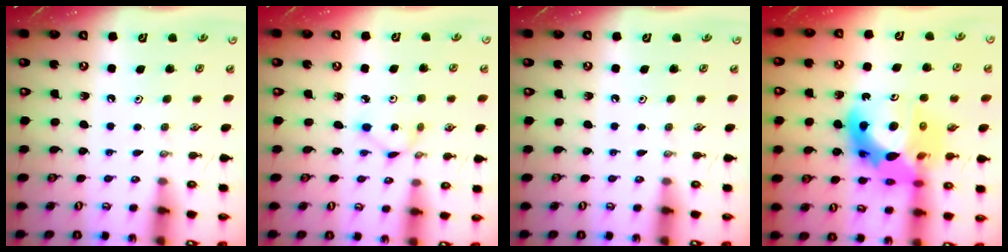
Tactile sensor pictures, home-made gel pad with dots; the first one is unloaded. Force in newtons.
{"total": 2.8, "press": 2.8, "slide": 0.3}
{"total": 0.0}
{"total": 18.6, "press": 18.5, "slide": 1.7}